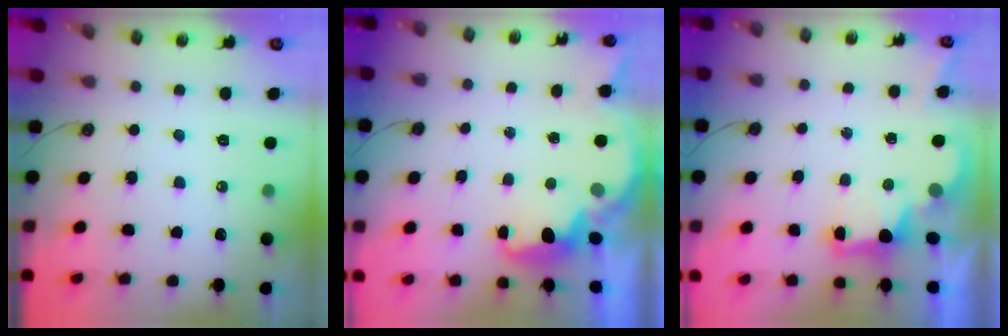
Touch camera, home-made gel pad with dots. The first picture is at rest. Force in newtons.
{"total": 2.7, "press": 2.5, "slide": 0.9}
{"total": 2.3, "press": 2.2, "slide": 0.7}